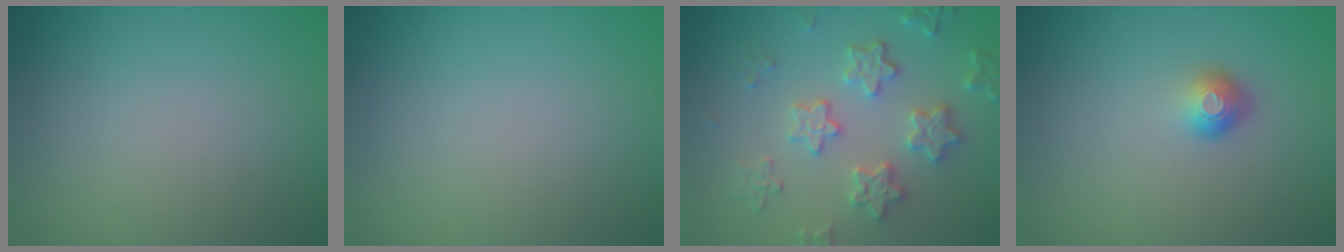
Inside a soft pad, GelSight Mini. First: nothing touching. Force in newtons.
{"total": 0.0}
{"total": 3.8, "press": 3.8, "slide": 0.7}
{"total": 1.7, "press": 1.3, "slide": 1.2}